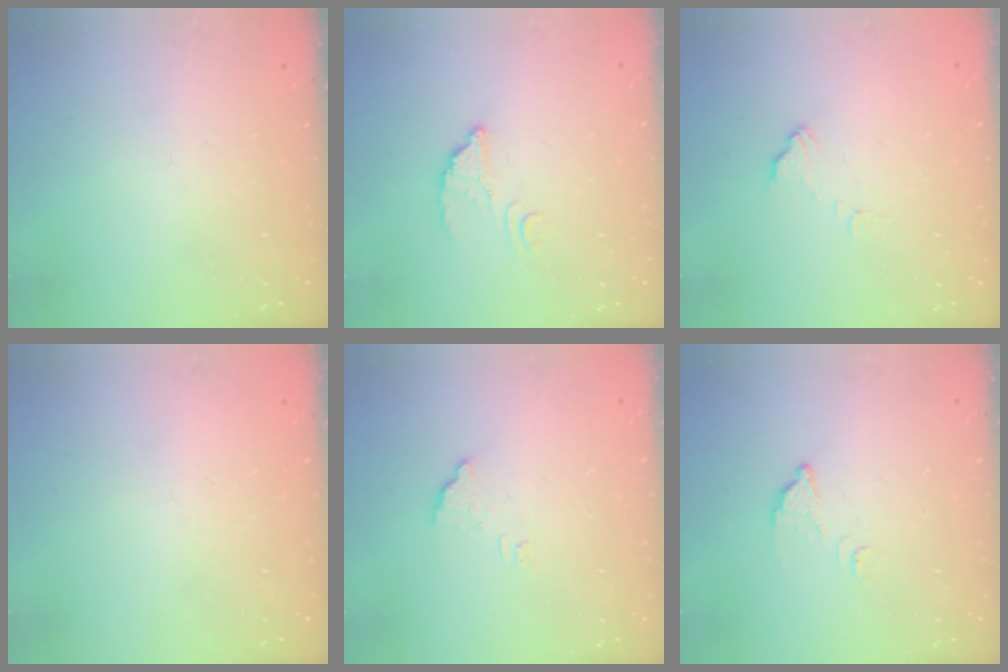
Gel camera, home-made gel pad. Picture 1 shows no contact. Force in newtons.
{"total": 4.1, "press": 4.1, "slide": 0.1}
{"total": 5.0, "press": 5.0, "slide": 0.5}
{"total": 2.3, "press": 2.3, "slide": 0.1}
{"total": 2.3, "press": 2.3, "slide": 0.1}
{"total": 2.1, "press": 2.1, "slide": 0.1}